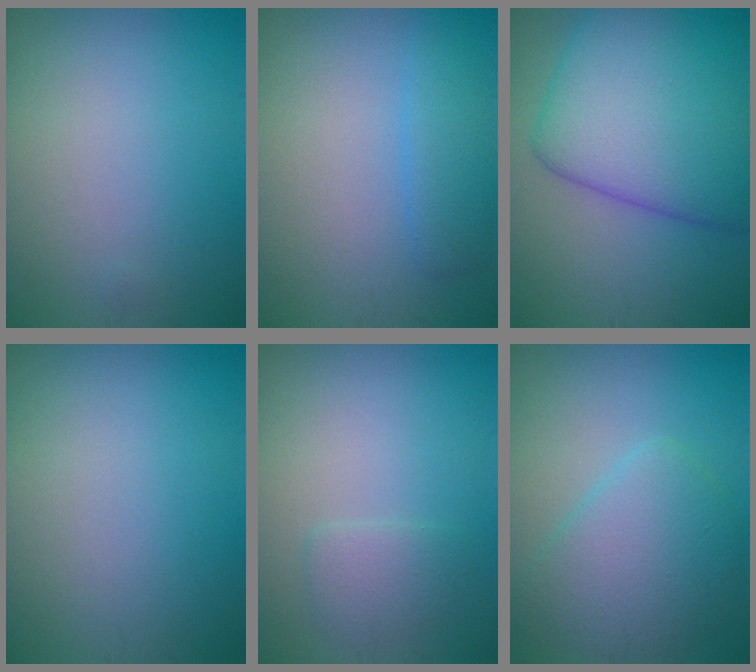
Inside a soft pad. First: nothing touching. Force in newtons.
{"total": 2.5, "press": 2.5, "slide": 0.2}
{"total": 11.1, "press": 11.1, "slide": 0.2}
{"total": 0.0}
{"total": 1.7, "press": 1.6, "slide": 0.2}
{"total": 5.0, "press": 5.0, "slide": 0.2}